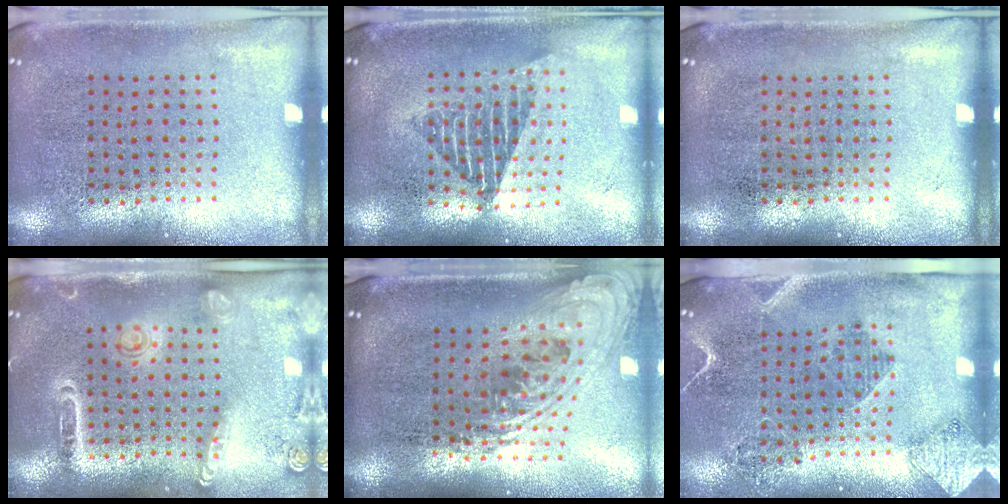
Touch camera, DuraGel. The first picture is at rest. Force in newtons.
{"total": 1.7, "press": 1.4, "slide": 1.1}
{"total": 0.0}
{"total": 1.6, "press": 1.5, "slide": 0.6}
{"total": 2.4, "press": 1.7, "slide": 1.7}
{"total": 1.9, "press": 1.7, "slide": 0.9}